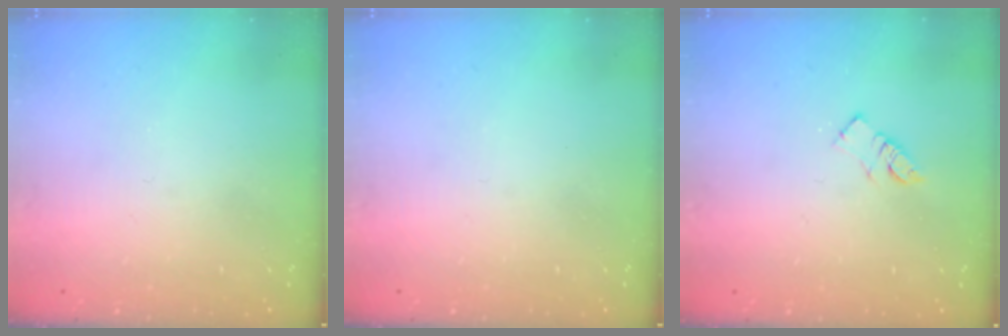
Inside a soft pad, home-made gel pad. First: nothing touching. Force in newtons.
{"total": 0.0}
{"total": 5.4, "press": 5.4, "slide": 0.1}